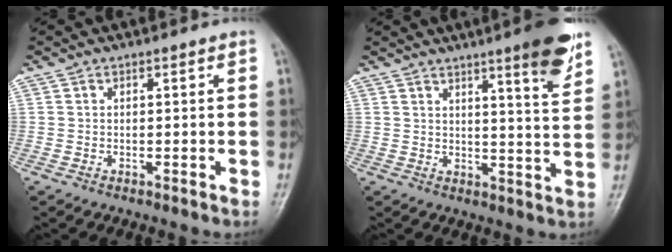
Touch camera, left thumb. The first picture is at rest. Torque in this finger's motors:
{"motor_torque": [1.80, 0.25, 0.86, -0.94, 0.12]}